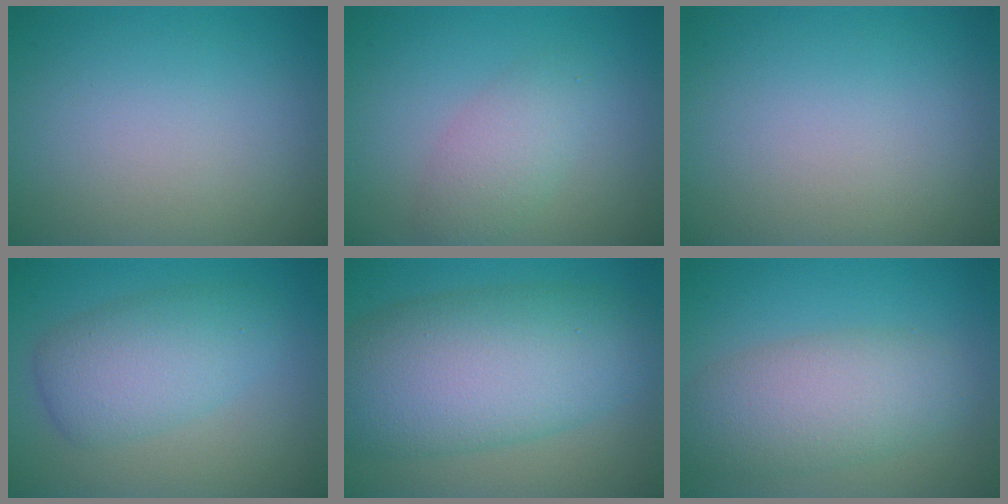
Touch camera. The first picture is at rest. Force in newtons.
{"total": 2.8, "press": 2.8, "slide": 0.1}
{"total": 0.0}
{"total": 5.0, "press": 5.0, "slide": 0.3}
{"total": 11.0, "press": 11.0, "slide": 0.0}
{"total": 5.7, "press": 5.7, "slide": 0.3}